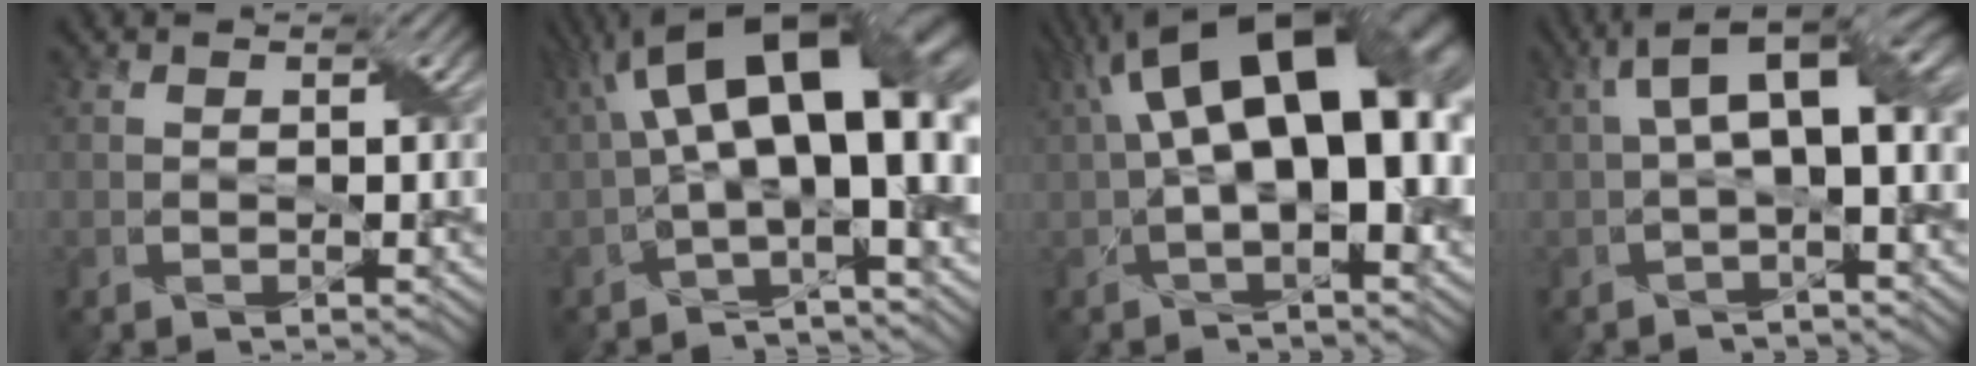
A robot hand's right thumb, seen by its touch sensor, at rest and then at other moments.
{"total": 17.0, "force": [2.4, 7.0, 15.3], "torque": [-0.235, 0.029, 0.035]}
{"total": 18.5, "force": [3.3, 8.3, 16.2], "torque": [-0.251, 0.043, 0.042]}
{"total": 9.1, "force": [0.7, 3.5, 8.4], "torque": [-0.150, 0.015, 0.014]}